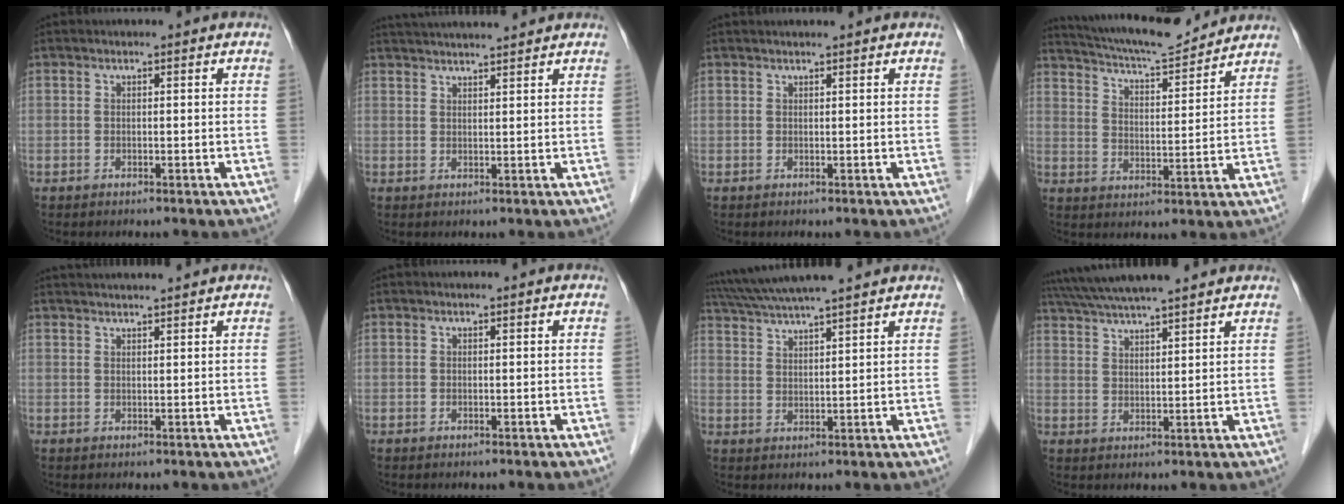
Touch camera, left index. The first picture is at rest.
{"total": 9.6, "force": [8.9, 0.2, 3.5], "torque": [-0.060, 0.031, 0.129]}
{"total": 2.2, "force": [1.9, -0.1, 0.9], "torque": [-0.008, 0.019, 0.030]}
{"total": 13.9, "force": [13.0, 1.4, 4.7], "torque": [-0.087, 0.008, 0.201]}
{"total": 6.7, "force": [6.2, 0.0, 2.5], "torque": [-0.033, 0.034, 0.085]}
{"total": 0.0}
{"total": 14.5, "force": [12.8, 0.5, 6.9], "torque": [-0.128, 0.040, 0.199]}
{"total": 14.4, "force": [12.7, 1.1, 6.7], "torque": [-0.122, 0.039, 0.199]}